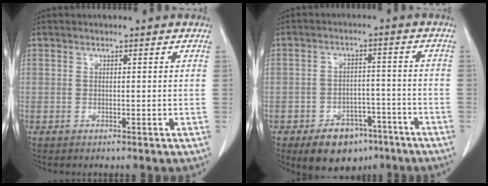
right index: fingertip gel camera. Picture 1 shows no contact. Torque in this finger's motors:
{"motor_torque": [-0.22, -0.14, -0.04, -0.10]}